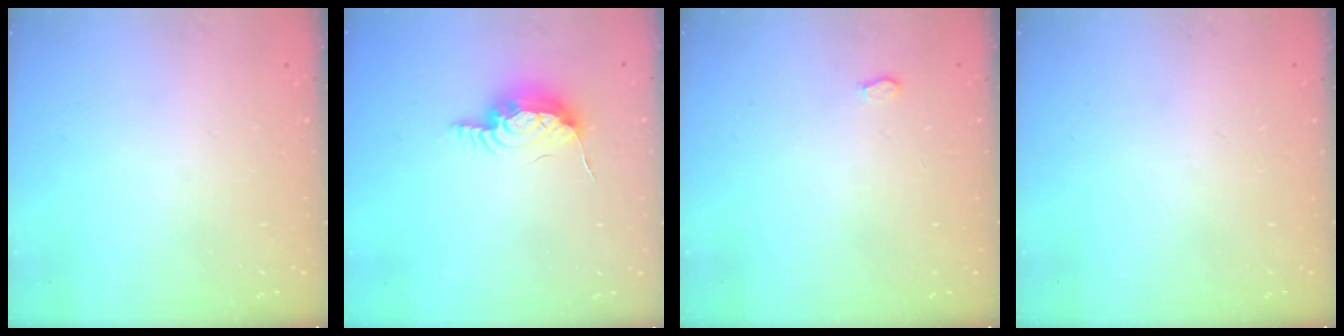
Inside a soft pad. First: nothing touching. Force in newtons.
{"total": 11.2, "press": 10.9, "slide": 2.6}
{"total": 2.6, "press": 2.5, "slide": 0.4}
{"total": 0.0}